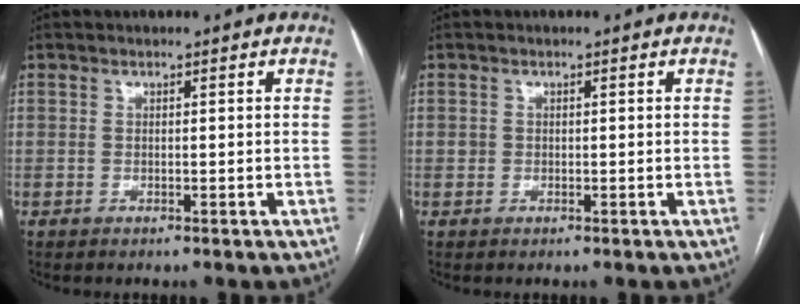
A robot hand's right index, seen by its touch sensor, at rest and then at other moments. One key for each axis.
{"total": 0.7, "fx": 0.1, "fy": 0.7, "fz": 0.1, "tx": 0.004, "ty": 0.004, "tz": 0.000}